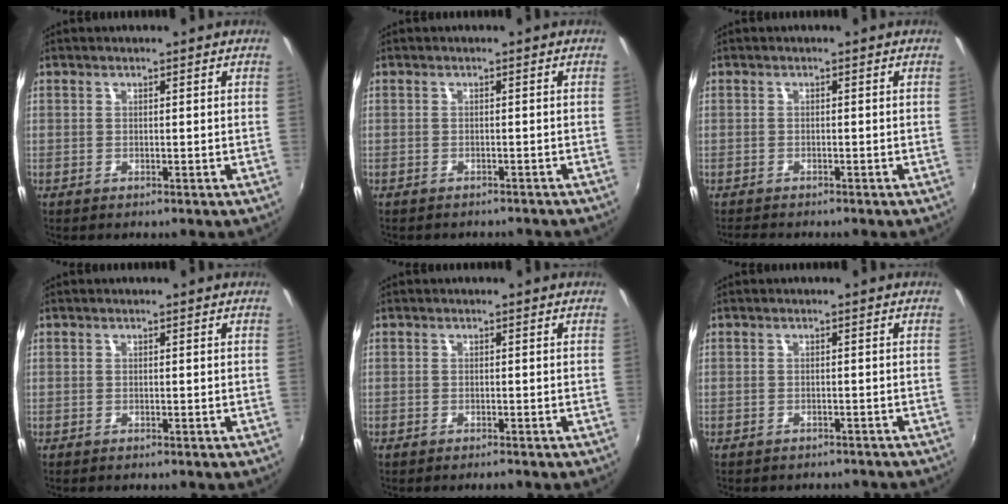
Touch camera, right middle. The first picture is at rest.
{"total": 3.3, "force": [-3.0, 1.1, 0.9], "torque": [-0.021, -0.012, -0.038]}
{"total": 4.3, "force": [-4.1, 0.7, 0.9], "torque": [-0.033, -0.012, -0.071]}
{"total": 0.0}
{"total": 1.2, "force": [-1.1, 0.3, 0.4], "torque": [-0.012, -0.005, -0.020]}
{"total": 4.5, "force": [-4.1, 1.6, 1.3], "torque": [-0.030, -0.014, -0.052]}